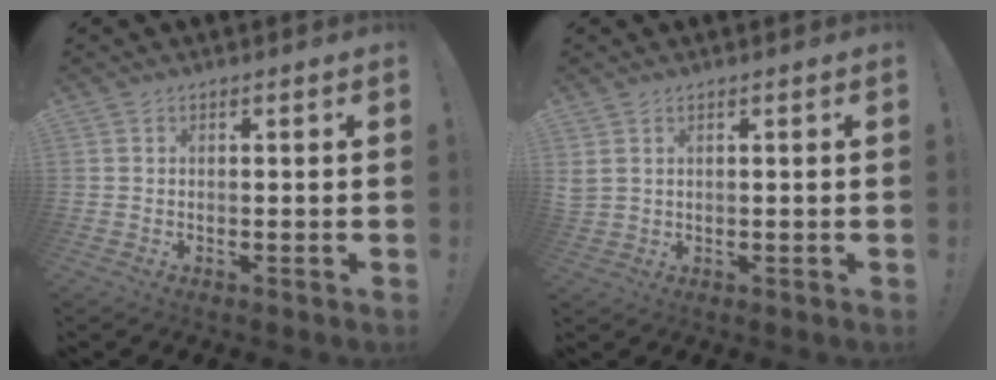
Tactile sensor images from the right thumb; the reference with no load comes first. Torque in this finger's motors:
{"motor_torque": [-0.27, 0.30, 0.05, 0.02, 0.13]}